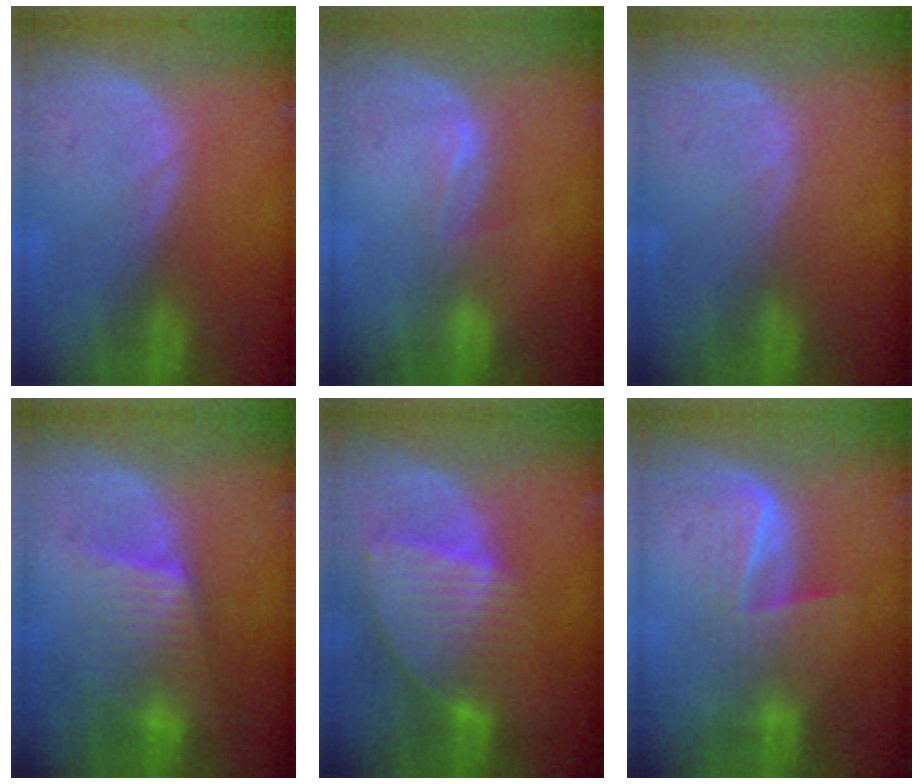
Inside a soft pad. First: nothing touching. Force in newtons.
{"total": 2.2, "press": 1.7, "slide": 1.4}
{"total": 0.0}
{"total": 6.3, "press": 6.3, "slide": 0.8}
{"total": 8.5, "press": 7.4, "slide": 4.2}
{"total": 5.9, "press": 5.3, "slide": 2.6}